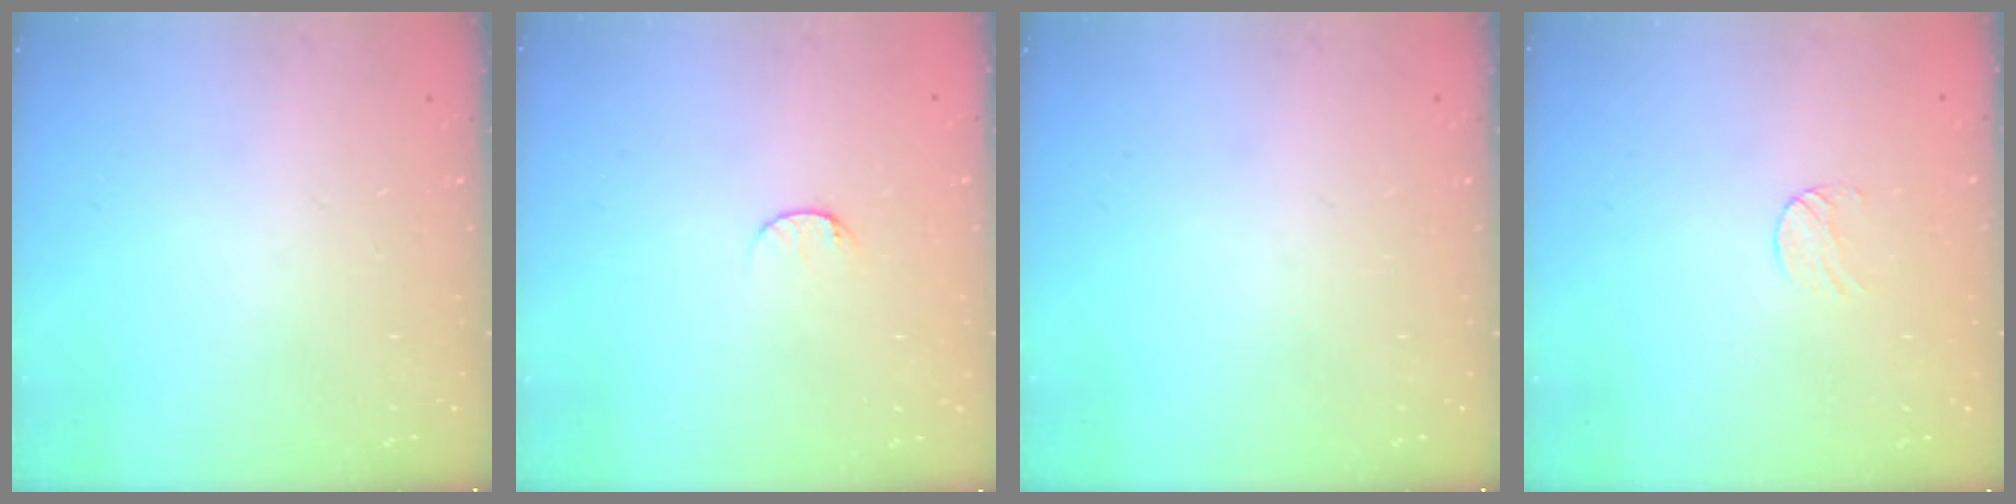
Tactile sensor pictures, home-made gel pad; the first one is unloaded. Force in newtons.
{"total": 5.3, "press": 5.3, "slide": 0.6}
{"total": 0.0}
{"total": 5.7, "press": 5.7, "slide": 0.4}